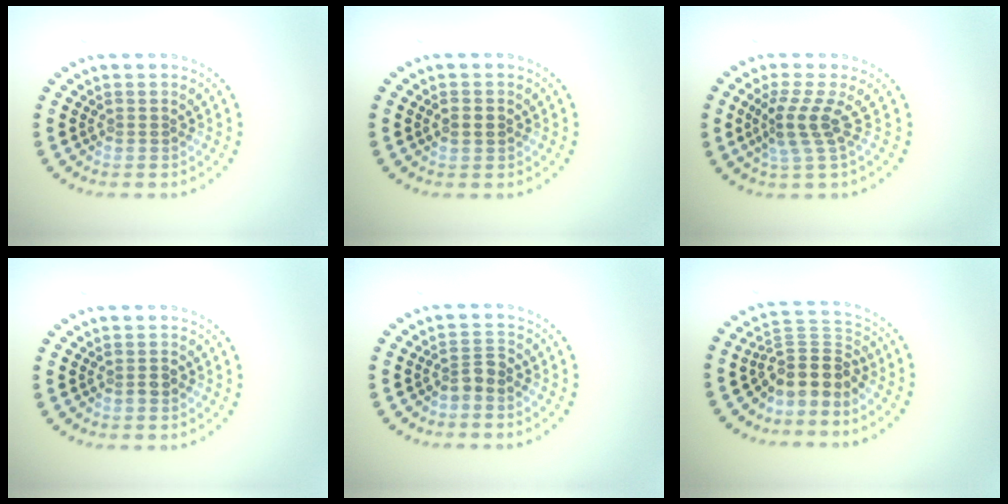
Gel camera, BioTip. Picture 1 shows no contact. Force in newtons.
{"total": 1.7, "press": 1.7, "slide": 0.1}
{"total": 2.9, "press": 1.9, "slide": 2.2}
{"total": 0.9, "press": 0.8, "slide": 0.4}
{"total": 1.7, "press": 1.3, "slide": 1.1}
{"total": 4.2, "press": 3.1, "slide": 2.9}